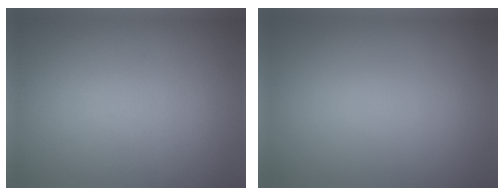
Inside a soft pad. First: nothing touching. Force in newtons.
{"total": 0.0}